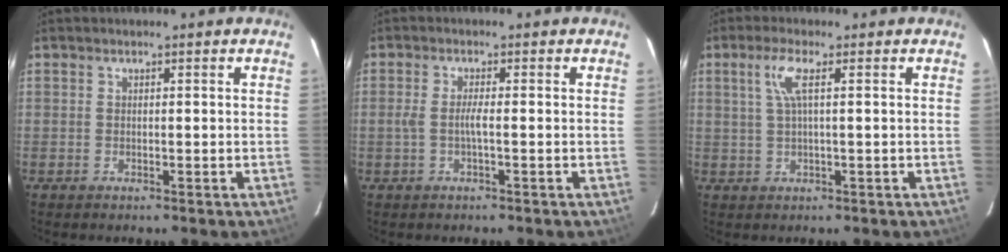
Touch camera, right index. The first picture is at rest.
{"total": 2.3, "force": [-0.6, -0.2, 2.2], "torque": [-0.043, 0.001, -0.012]}
{"total": 4.0, "force": [1.2, 0.0, 3.8], "torque": [-0.079, 0.004, 0.026]}